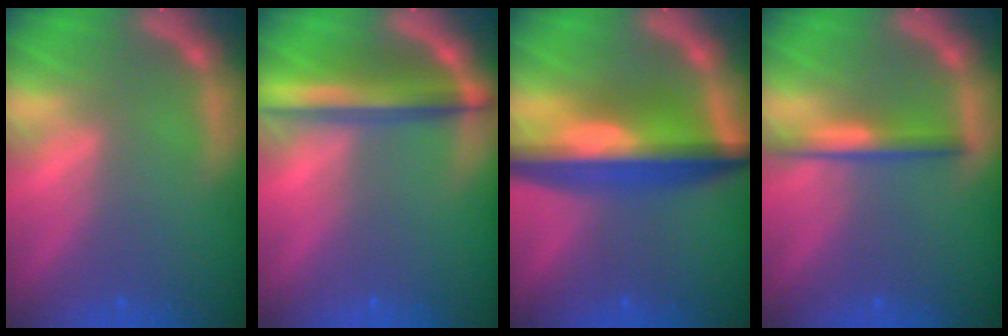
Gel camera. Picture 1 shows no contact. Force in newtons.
{"total": 6.0}
{"total": 10.1}
{"total": 3.0}